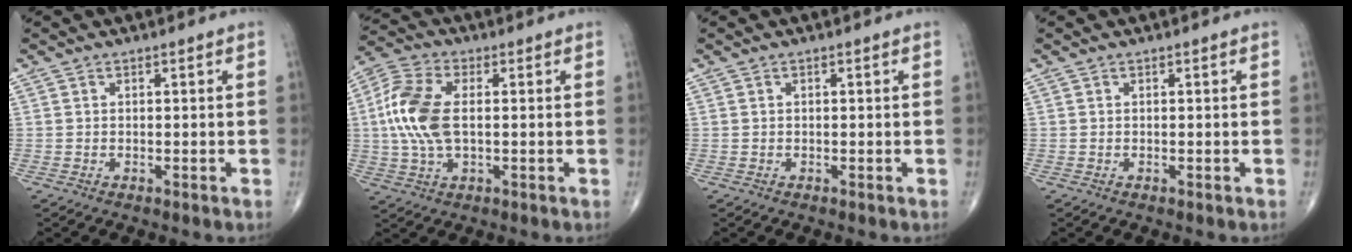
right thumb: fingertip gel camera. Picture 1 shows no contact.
{"total": 12.2, "force": [0.6, 6.6, 10.3], "torque": [-0.234, 0.013, 0.008]}
{"total": 0.0}
{"total": 0.0}